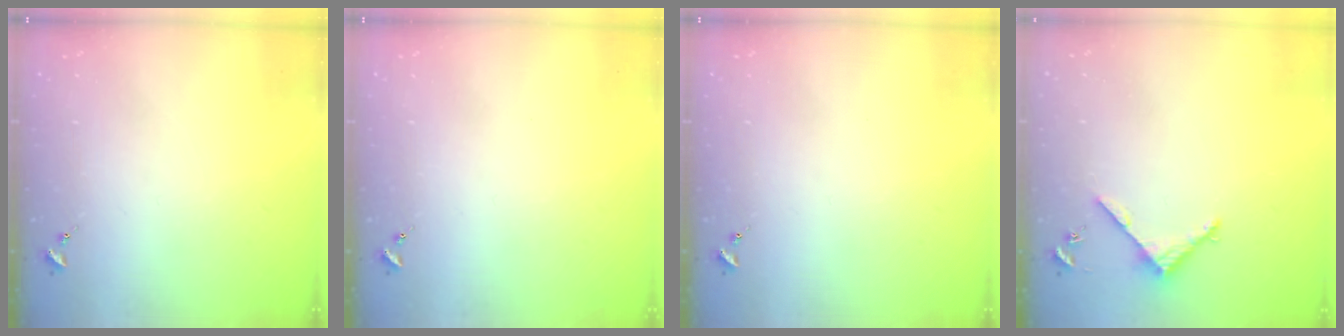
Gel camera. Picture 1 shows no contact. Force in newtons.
{"total": 0.0}
{"total": 0.0}
{"total": 3.6, "press": 3.6, "slide": 0.3}